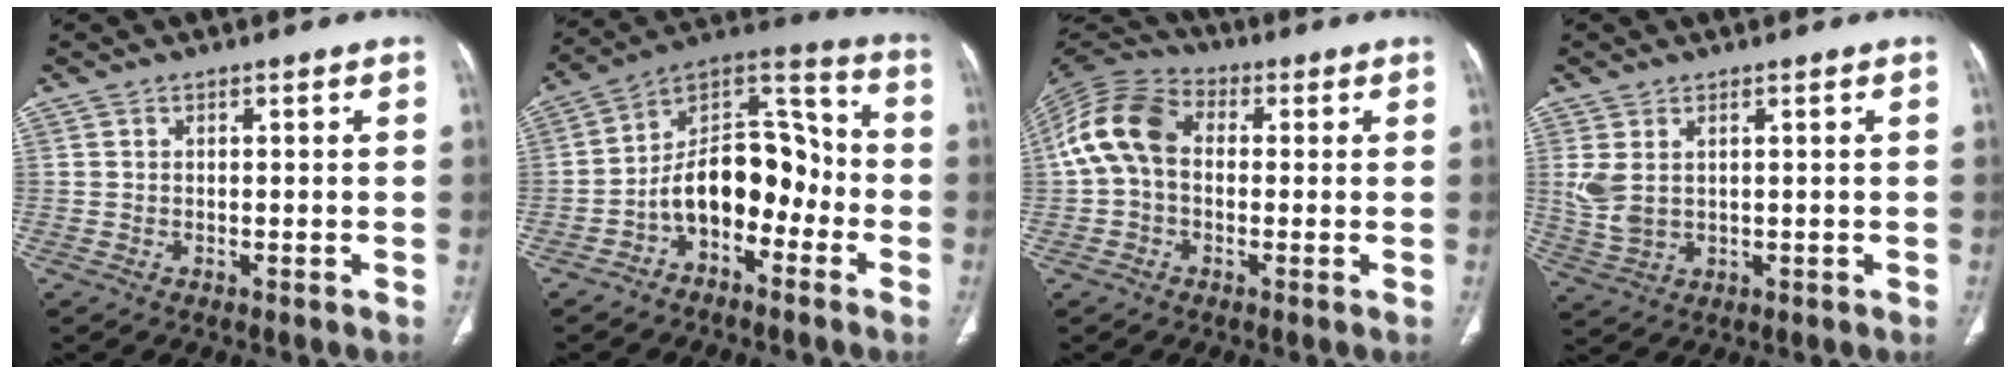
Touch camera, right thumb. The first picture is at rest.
{"total": 14.8, "force": [-4.8, 9.2, 10.6], "torque": [-0.136, 0.085, -0.087]}
{"total": 12.0, "force": [0.6, 8.5, 8.4], "torque": [-0.164, 0.033, -0.002]}
{"total": 5.3, "force": [1.4, 3.1, 4.1], "torque": [-0.099, -0.001, 0.041]}